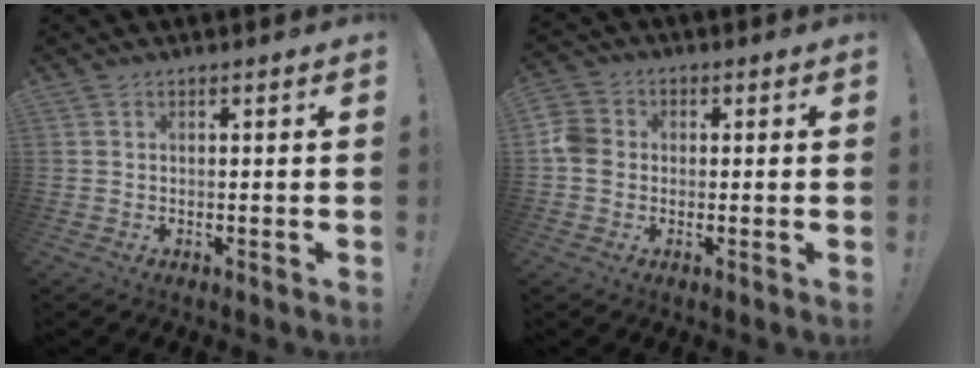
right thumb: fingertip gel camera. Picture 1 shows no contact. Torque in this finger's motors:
{"motor_torque": [1.19, 1.17, 0.71, -0.57, 0.02]}